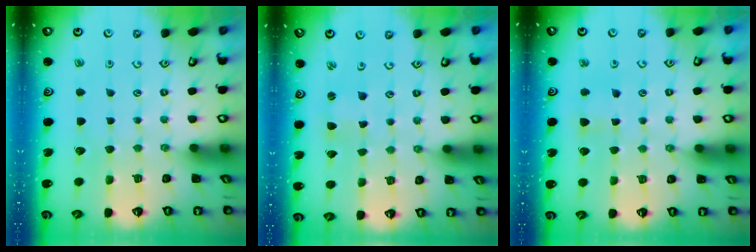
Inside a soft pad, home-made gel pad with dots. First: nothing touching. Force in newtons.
{"total": 1.6, "press": 1.5, "slide": 0.3}
{"total": 5.4, "press": 5.2, "slide": 1.1}